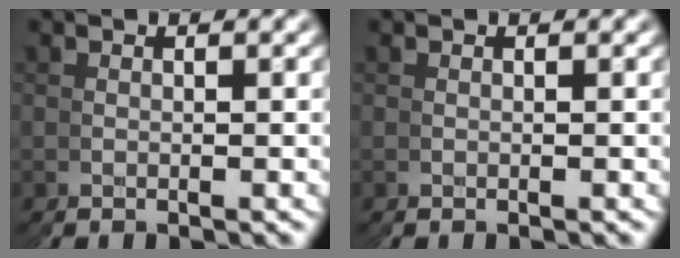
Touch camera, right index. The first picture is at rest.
{"total": 0.0}